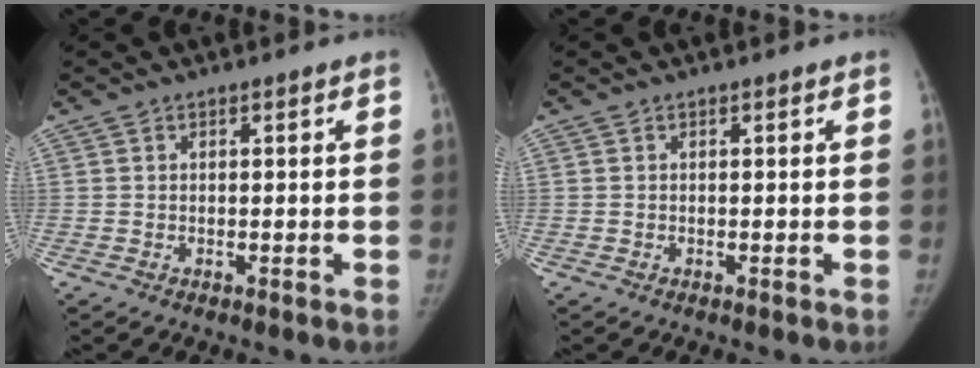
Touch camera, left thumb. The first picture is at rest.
{"total": 0.0}